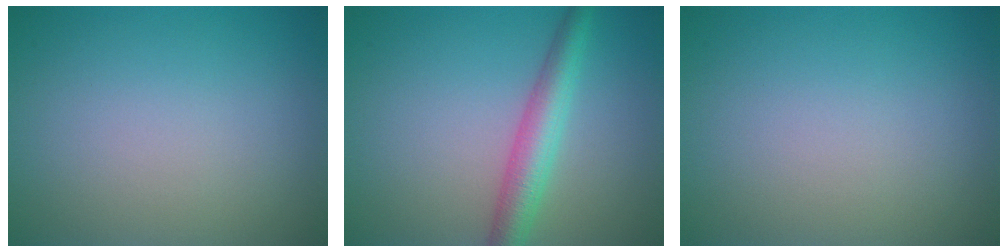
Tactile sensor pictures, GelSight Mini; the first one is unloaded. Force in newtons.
{"total": 3.9, "press": 3.9, "slide": 0.1}
{"total": 0.0}